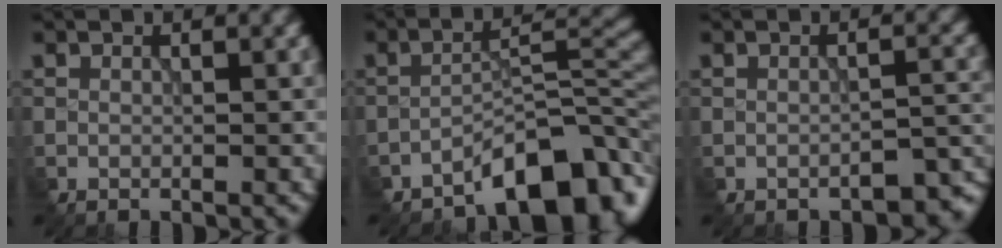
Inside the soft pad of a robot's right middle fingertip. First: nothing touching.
{"total": 8.1, "force": [-6.2, 2.7, 4.5], "torque": [-0.051, 0.008, -0.106]}
{"total": 3.2, "force": [-2.8, 0.7, 1.3], "torque": [-0.022, 0.000, -0.034]}